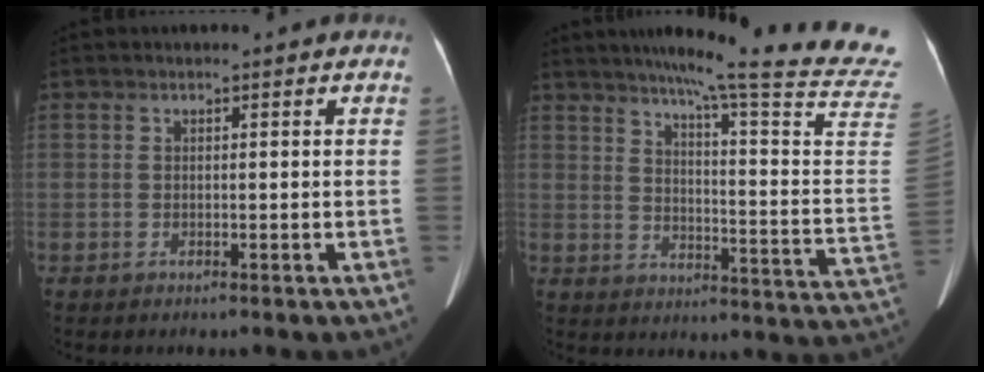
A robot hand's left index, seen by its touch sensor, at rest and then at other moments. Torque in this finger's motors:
{"motor_torque": [-0.13, -0.74, -0.02, 0.01]}